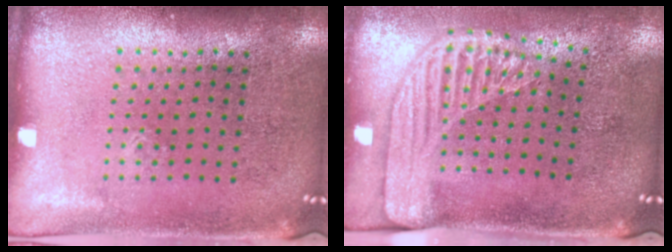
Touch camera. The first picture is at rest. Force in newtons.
{"total": 2.2, "press": 1.8, "slide": 1.3}